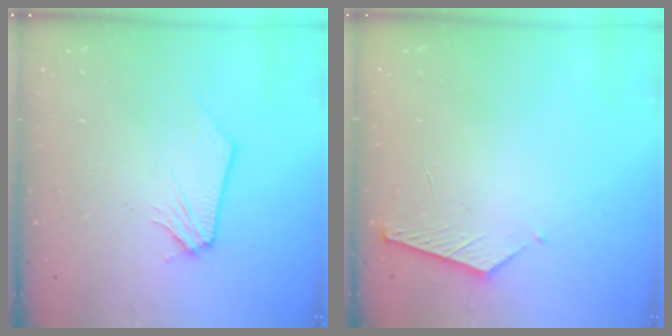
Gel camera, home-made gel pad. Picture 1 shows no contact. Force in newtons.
{"total": 5.5, "press": 5.5, "slide": 0.6}